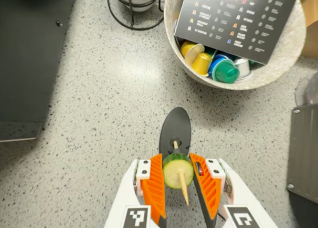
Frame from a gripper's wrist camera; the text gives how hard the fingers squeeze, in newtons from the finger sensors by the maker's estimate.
{"total": 10.9, "left": 10.6, "right": 11.2}